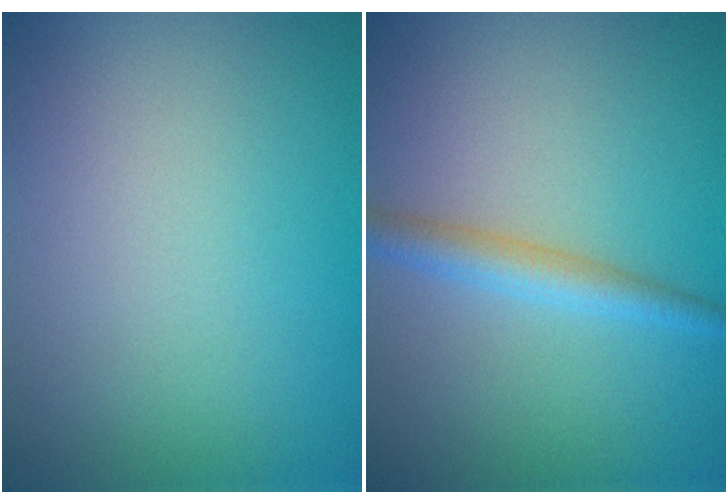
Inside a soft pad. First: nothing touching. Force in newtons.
{"total": 2.5, "press": 2.5, "slide": 0.1}